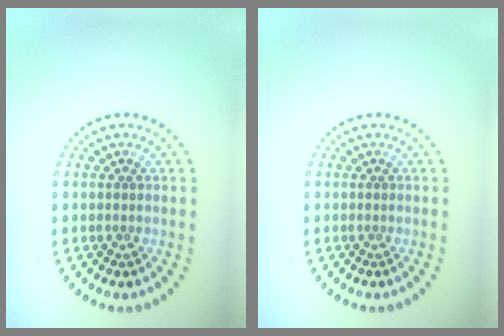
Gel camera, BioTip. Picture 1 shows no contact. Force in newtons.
{"total": 0.0}